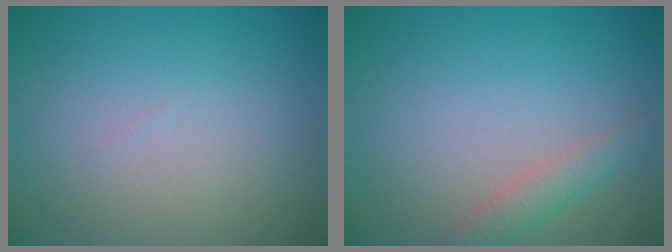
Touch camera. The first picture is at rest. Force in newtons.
{"total": 1.9, "press": 1.9, "slide": 0.0}